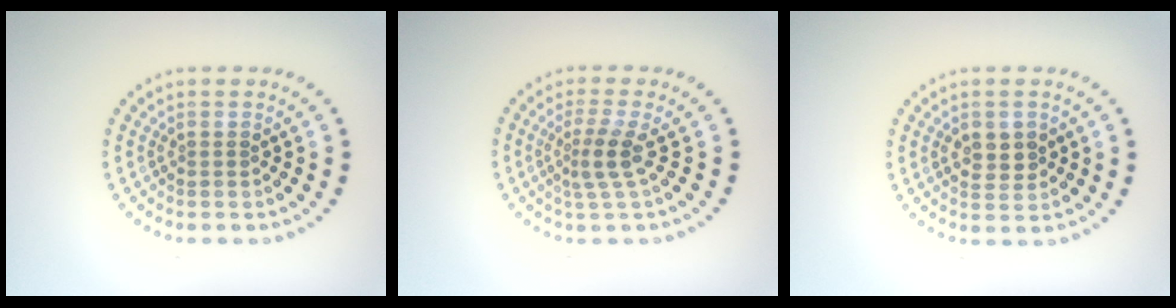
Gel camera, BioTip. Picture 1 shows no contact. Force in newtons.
{"total": 2.5, "press": 1.8, "slide": 1.6}
{"total": 2.6, "press": 2.6, "slide": 0.6}